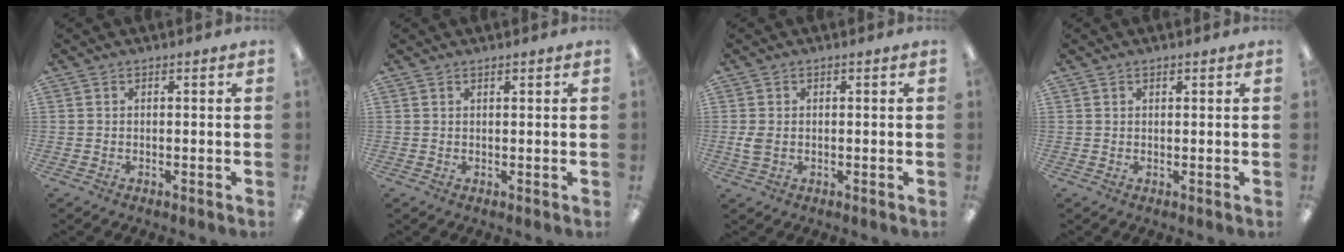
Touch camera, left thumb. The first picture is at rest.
{"total": 0.8, "force": [0.7, 0.2, 0.3], "torque": [-0.008, 0.000, 0.014]}
{"total": 2.9, "force": [-0.1, 1.9, 2.2], "torque": [-0.053, 0.001, -0.005]}
{"total": 0.8, "force": [0.6, 0.4, 0.3], "torque": [-0.007, 0.002, 0.011]}